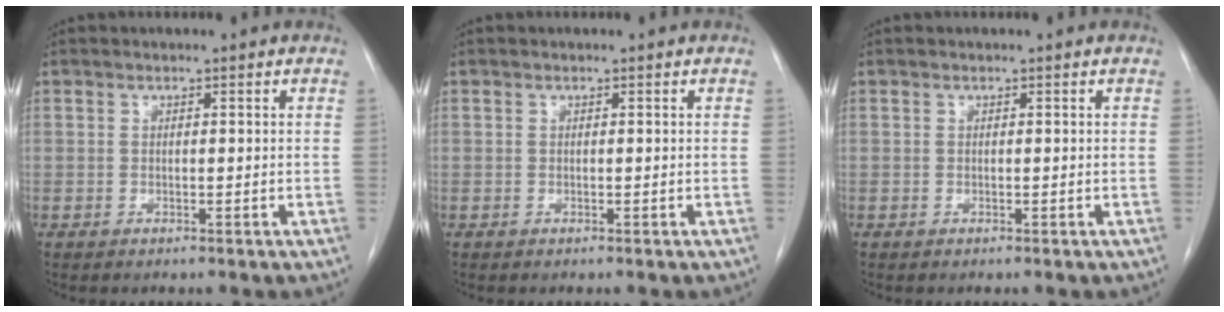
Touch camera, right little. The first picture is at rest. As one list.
[{"total": 0.0}, {"total": 0.0}]